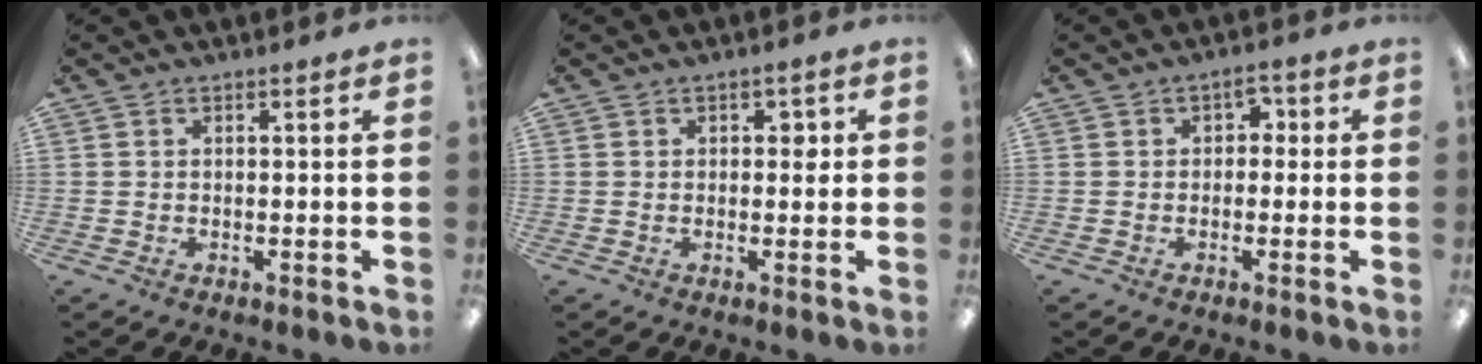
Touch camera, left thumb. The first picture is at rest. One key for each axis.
{"total": 2.5, "fx": 0.6, "fy": 1.5, "fz": 1.9, "tx": -0.022, "ty": 0.003, "tz": 0.006}
{"total": 2.6, "fx": 0.3, "fy": 2.1, "fz": 1.5, "tx": -0.016, "ty": 0.005, "tz": -0.002}